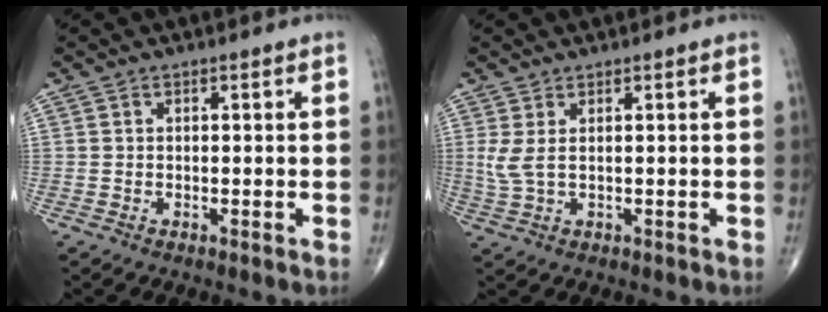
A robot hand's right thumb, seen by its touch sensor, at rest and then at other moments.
{"total": 3.4, "force": [0.8, 1.0, 3.1], "torque": [-0.088, 0.003, 0.025]}